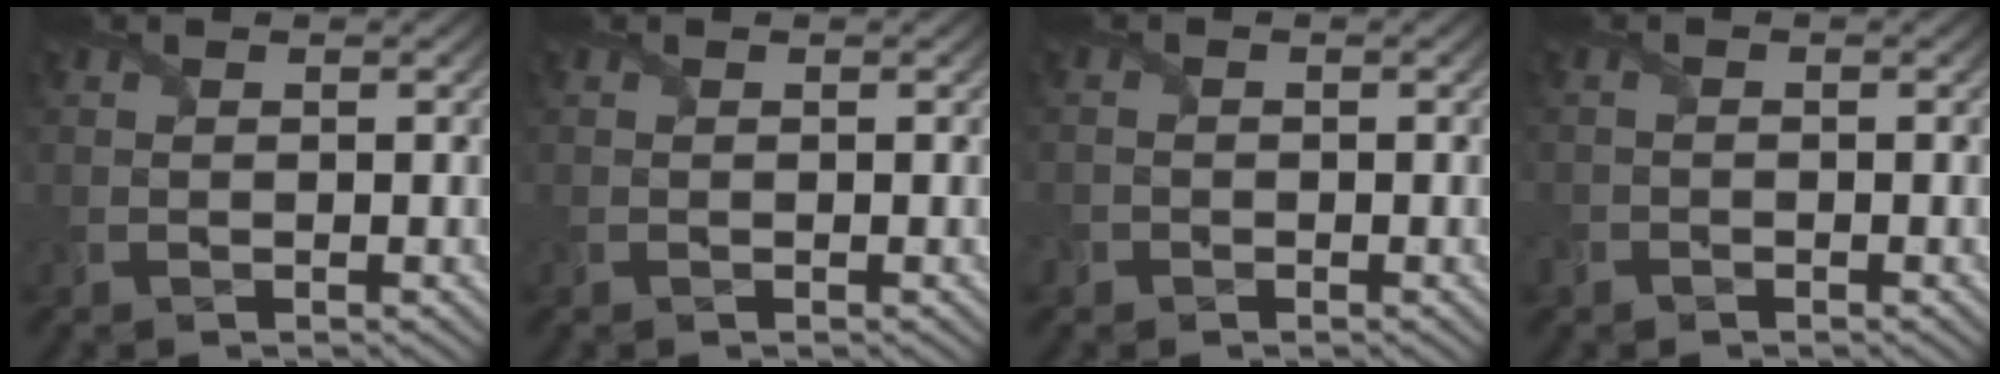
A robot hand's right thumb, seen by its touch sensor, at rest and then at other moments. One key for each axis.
{"total": 0.0}
{"total": 1.8, "fx": -0.7, "fy": 1.7, "fz": 0.1, "tx": 0.001, "ty": -0.005, "tz": -0.015}
{"total": 1.4, "fx": -0.9, "fy": 1.1, "fz": 0.2, "tx": -0.006, "ty": -0.004, "tz": -0.024}